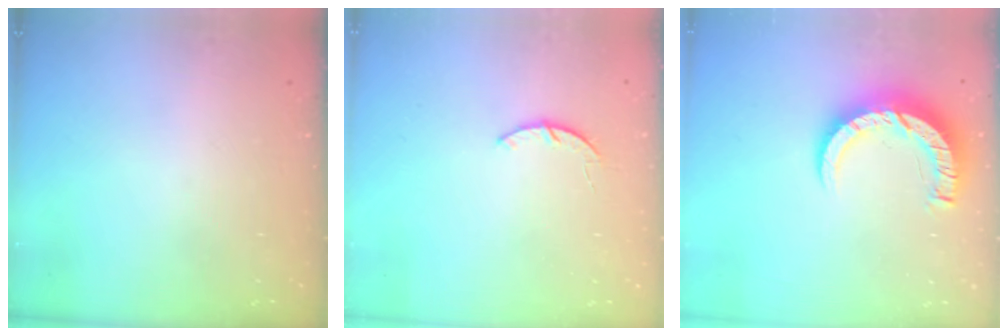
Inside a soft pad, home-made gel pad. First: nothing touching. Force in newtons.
{"total": 3.2, "press": 3.2, "slide": 0.4}
{"total": 10.0, "press": 9.9, "slide": 1.0}